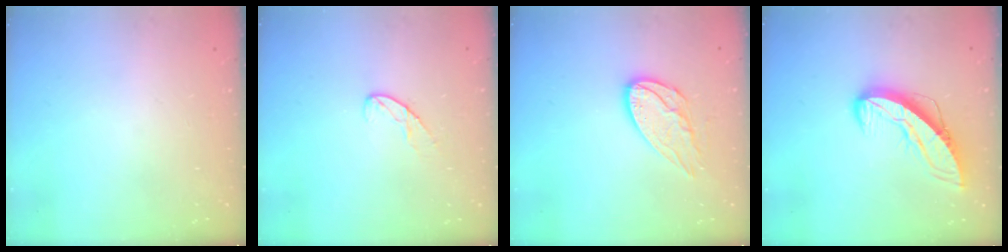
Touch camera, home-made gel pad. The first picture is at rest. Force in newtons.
{"total": 8.0, "press": 8.0, "slide": 0.7}
{"total": 10.9, "press": 10.9, "slide": 0.6}
{"total": 10.2, "press": 10.1, "slide": 1.1}